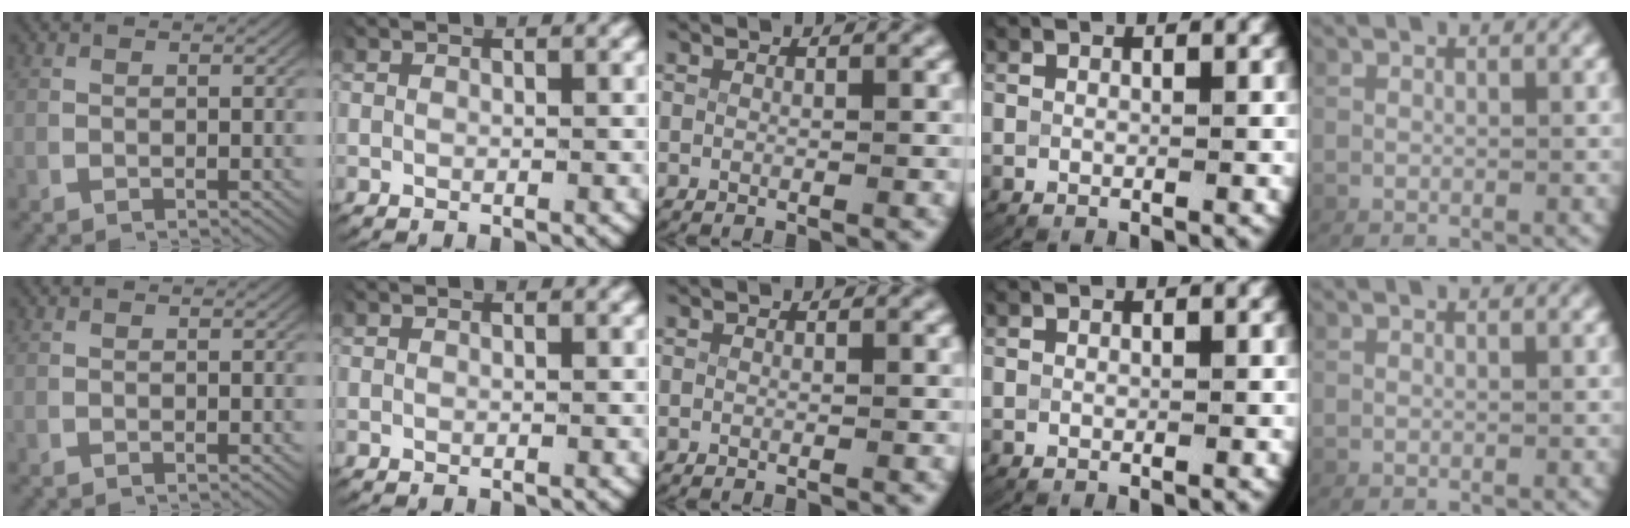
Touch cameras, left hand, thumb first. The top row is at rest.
{}